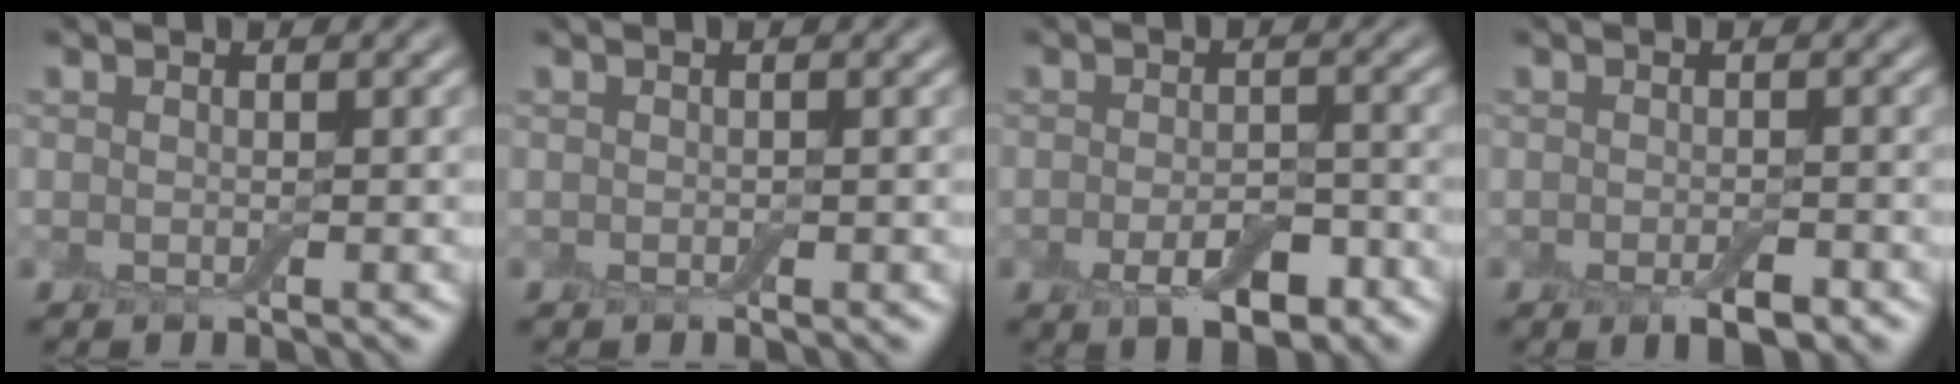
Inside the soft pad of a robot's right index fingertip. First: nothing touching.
{"total": 0.0}
{"total": 4.1, "force": [-1.9, 1.9, 3.1], "torque": [-0.050, -0.004, -0.029]}
{"total": 2.7, "force": [-1.5, 1.0, 2.0], "torque": [-0.031, -0.006, -0.022]}